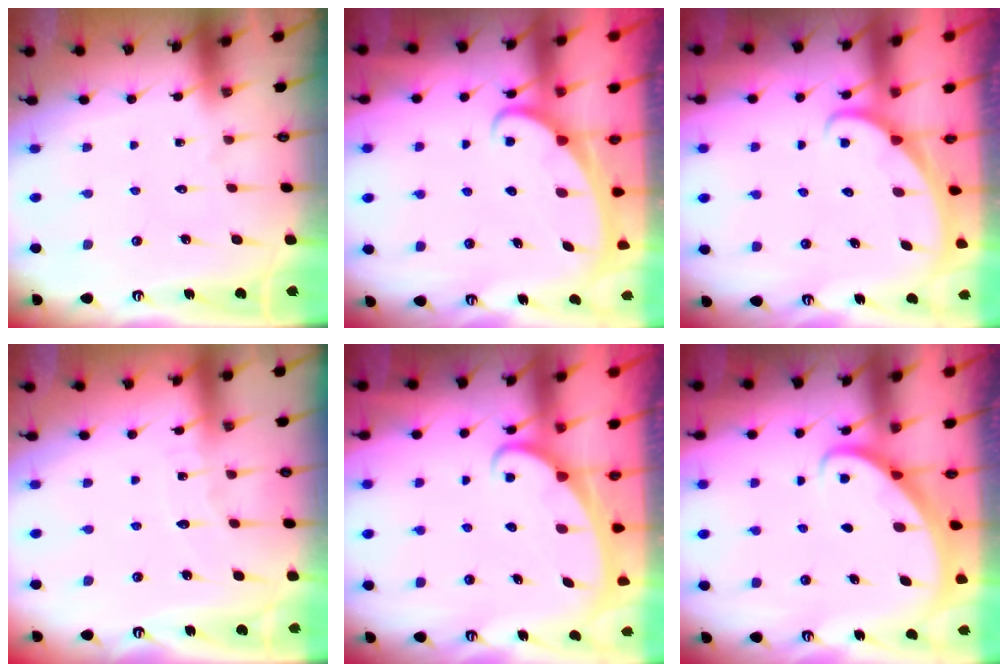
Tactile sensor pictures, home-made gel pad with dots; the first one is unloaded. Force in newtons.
{"total": 2.4, "press": 2.3, "slide": 0.3}
{"total": 2.1, "press": 2.1, "slide": 0.0}
{"total": 5.1, "press": 5.0, "slide": 0.4}
{"total": 2.2, "press": 2.2, "slide": 0.3}
{"total": 2.6, "press": 2.6, "slide": 0.3}